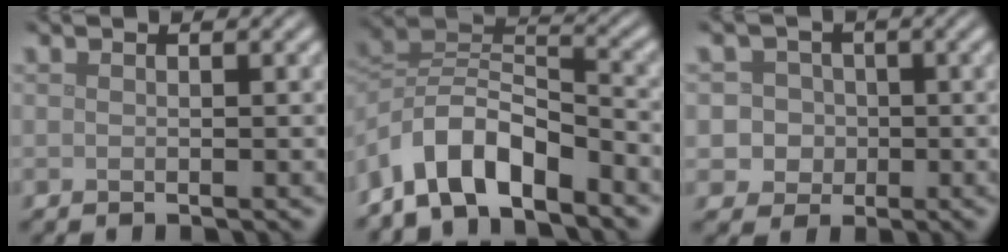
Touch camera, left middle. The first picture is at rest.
{"total": 7.1, "force": [-5.0, 3.0, 4.2], "torque": [-0.067, 0.005, -0.103]}
{"total": 4.5, "force": [0.1, 4.3, 1.3], "torque": [0.003, 0.029, -0.014]}